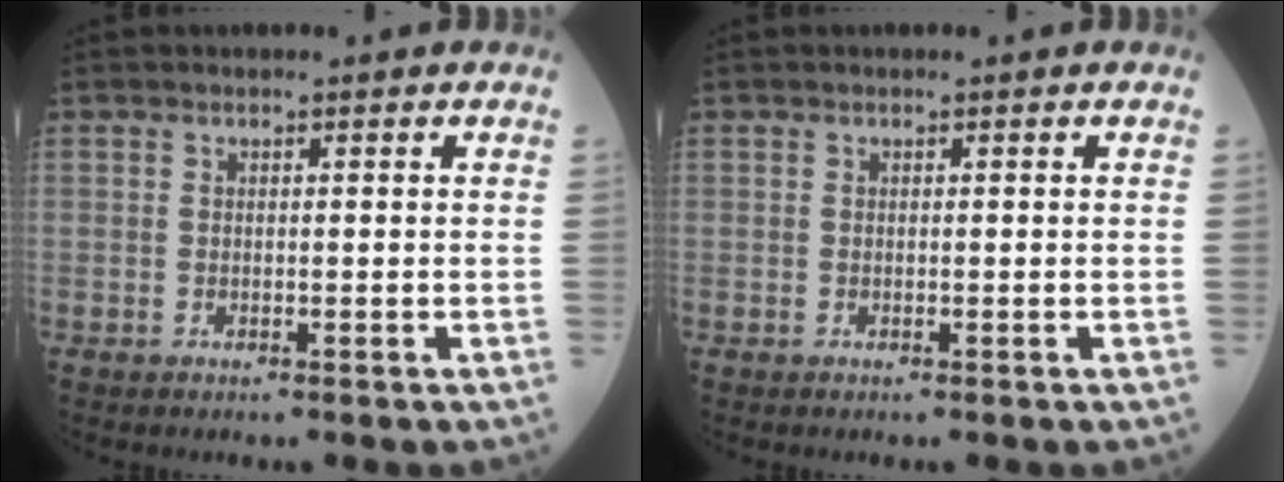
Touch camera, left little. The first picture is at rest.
{"total": 0.0}